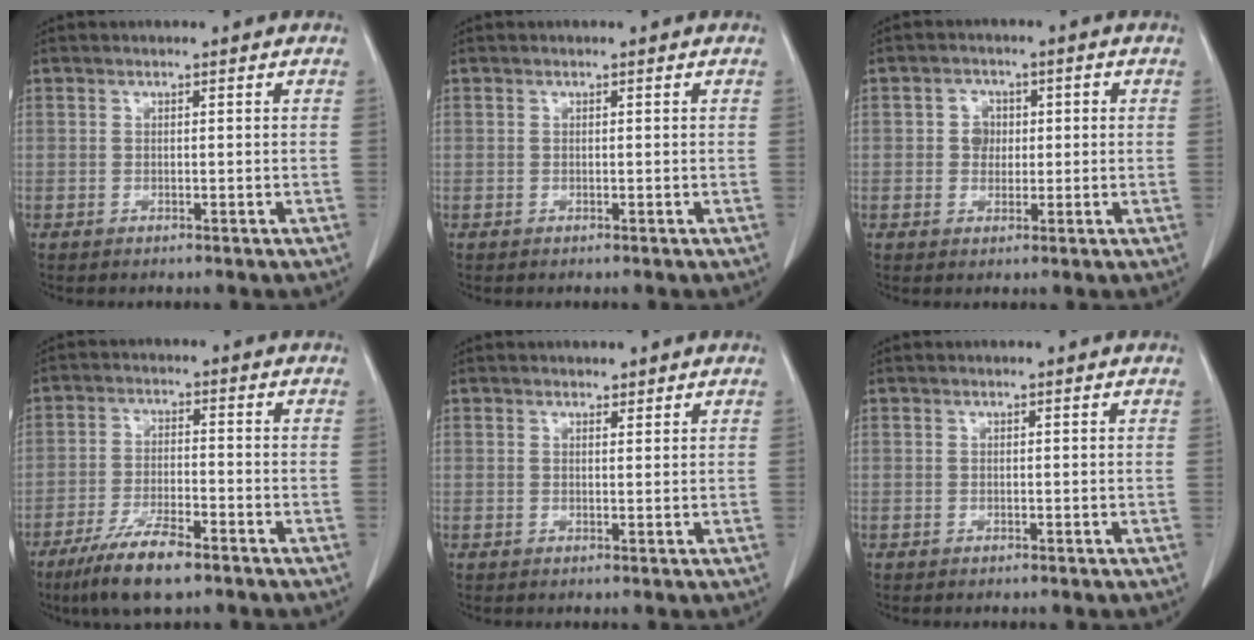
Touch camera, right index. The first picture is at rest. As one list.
[{"total": 0.0}, {"total": 3.2, "force": [0.2, 2.9, 1.4], "torque": [-0.015, 0.009, 0.001]}, {"total": 8.5, "force": [-5.8, 1.8, 5.9], "torque": [-0.116, -0.015, -0.103]}, {"total": 1.2, "force": [1.1, 0.4, 0.3], "torque": [-0.008, 0.001, 0.017]}, {"total": 0.0}]